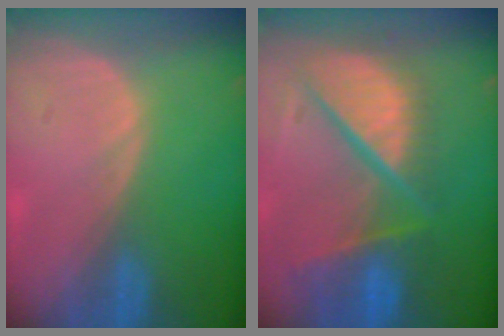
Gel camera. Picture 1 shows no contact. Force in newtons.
{"total": 12.0, "press": 10.0, "slide": 6.6}